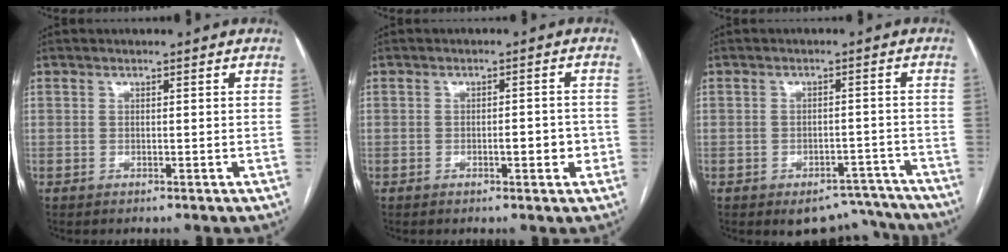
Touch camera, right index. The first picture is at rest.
{"total": 3.4, "force": [-1.0, 1.1, 3.0], "torque": [-0.043, 0.005, -0.012]}
{"total": 8.0, "force": [-7.2, 3.3, 0.9], "torque": [0.020, 0.026, -0.086]}